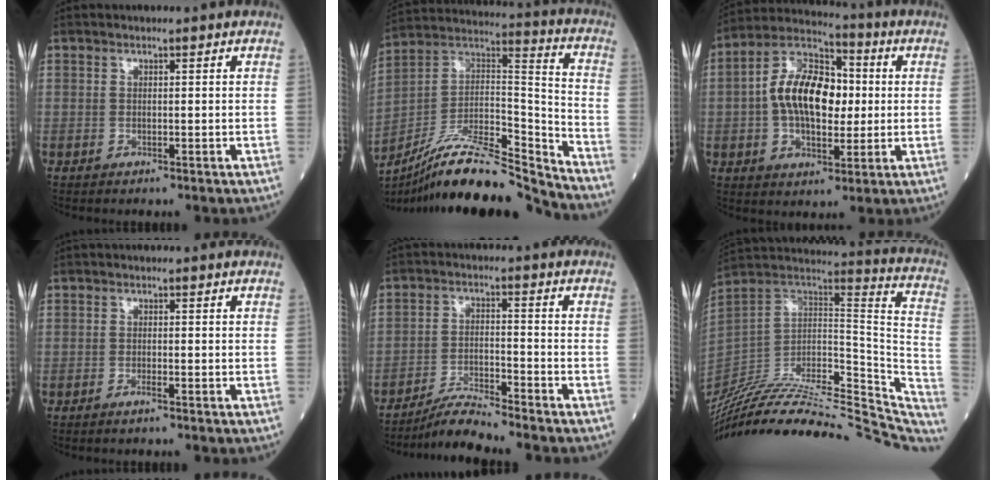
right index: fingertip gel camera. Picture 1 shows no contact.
{"total": 19.0, "force": [-17.1, 1.6, 8.1], "torque": [-0.147, 0.039, -0.300]}
{"total": 13.6, "force": [0.6, 7.2, 11.5], "torque": [-0.222, 0.031, 0.008]}
{"total": 1.2, "force": [-0.8, 0.0, 0.9], "torque": [-0.020, -0.001, -0.016]}
{"total": 5.7, "force": [-5.4, -0.9, 1.4], "torque": [-0.029, -0.015, -0.100]}
{"total": 35.2, "force": [-29.8, 10.8, 15.5], "torque": [-0.217, -0.012, -0.419]}